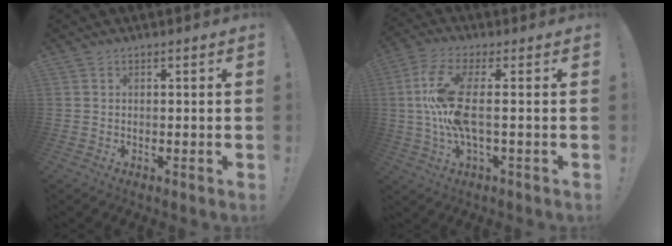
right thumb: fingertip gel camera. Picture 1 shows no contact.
{"total": 13.4, "force": [0.5, 3.9, 12.9], "torque": [-0.261, -0.009, 0.005]}